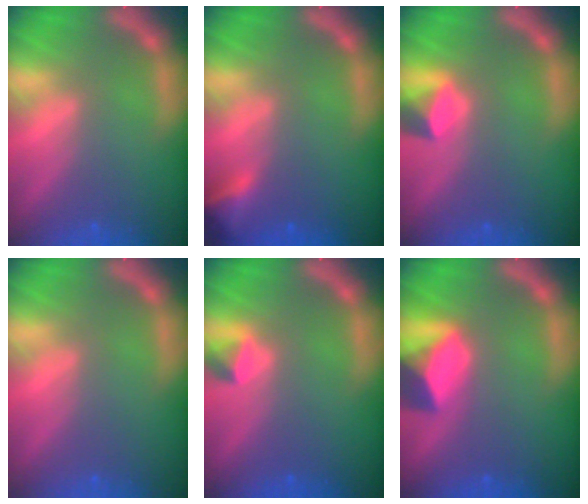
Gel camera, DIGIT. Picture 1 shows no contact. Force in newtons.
{"total": 2.9}
{"total": 2.4}
{"total": 0.0}
{"total": 1.4}
{"total": 5.9}